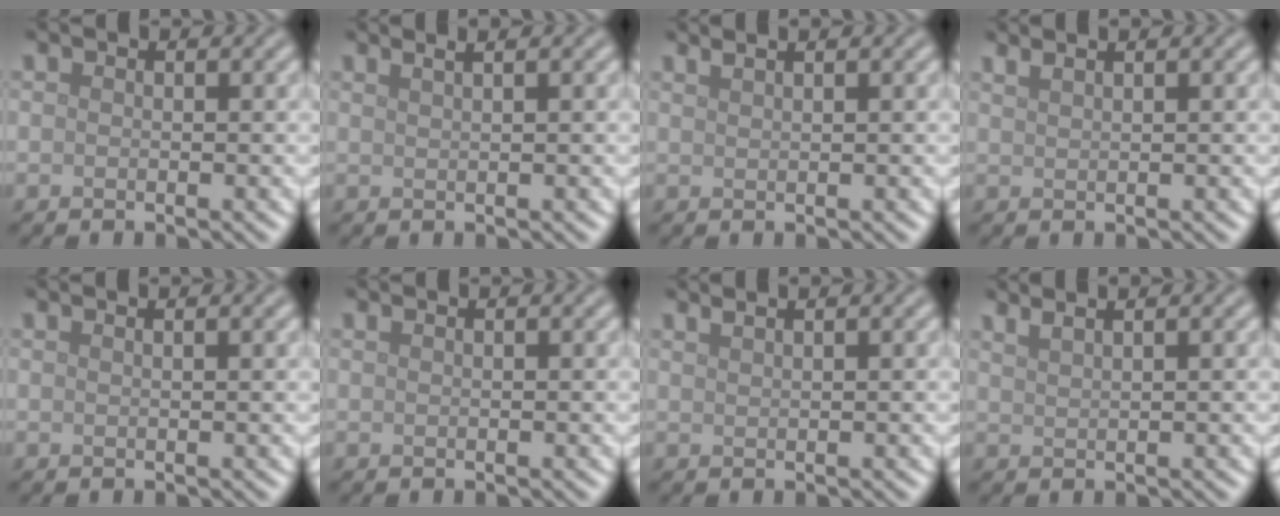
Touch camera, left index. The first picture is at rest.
{"total": 3.1, "force": [2.1, 1.4, 1.9], "torque": [-0.004, 0.019, -0.001]}
{"total": 2.4, "force": [1.8, 1.0, 1.3], "torque": [-0.002, 0.006, 0.004]}
{"total": 2.3, "force": [1.7, 0.9, 1.3], "torque": [-0.005, 0.005, 0.007]}
{"total": 2.1, "force": [1.2, 0.9, 1.4], "torque": [-0.002, 0.000, -0.008]}
{"total": 0.5, "force": [0.4, 0.2, 0.3], "torque": [-0.004, 0.003, 0.004]}
{"total": 2.4, "force": [1.8, 1.0, 1.3], "torque": [-0.002, 0.007, 0.004]}
{"total": 3.3, "force": [2.4, 1.3, 1.9], "torque": [-0.007, 0.018, 0.010]}